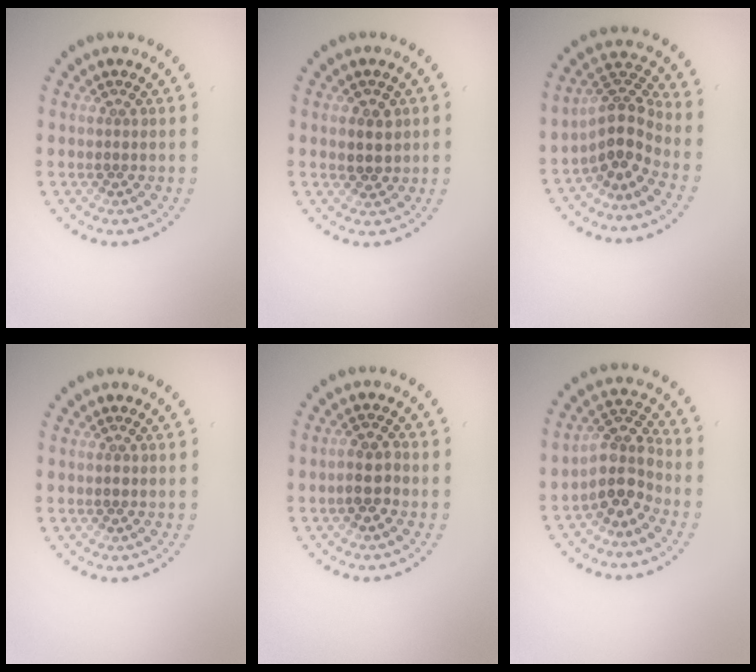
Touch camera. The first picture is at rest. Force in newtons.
{"total": 2.3, "press": 2.2, "slide": 0.6}
{"total": 3.9, "press": 2.9, "slide": 2.6}
{"total": 0.9, "press": 0.9, "slide": 0.1}
{"total": 2.3, "press": 2.2, "slide": 0.8}
{"total": 3.9, "press": 3.1, "slide": 2.3}